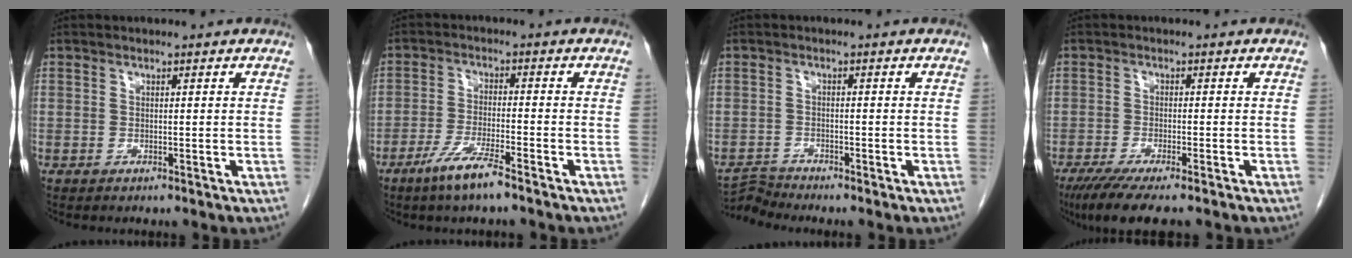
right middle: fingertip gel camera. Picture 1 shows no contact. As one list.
[{"total": 6.1, "force": [-4.2, 0.1, 4.4], "torque": [-0.091, -0.012, -0.081]}, {"total": 2.6, "force": [-2.3, -0.8, -0.6], "torque": [0.010, -0.016, -0.042]}, {"total": 7.6, "force": [-5.7, 0.7, 4.9], "torque": [-0.079, -0.020, -0.091]}]